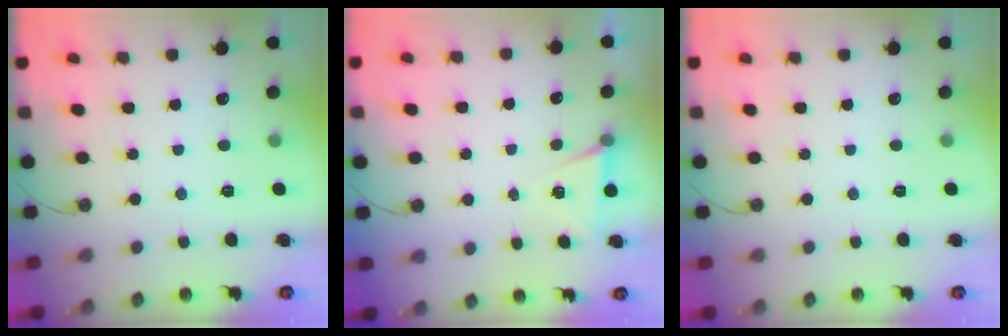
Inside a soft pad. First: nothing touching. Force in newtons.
{"total": 4.9, "press": 2.0, "slide": 4.5}
{"total": 0.0}